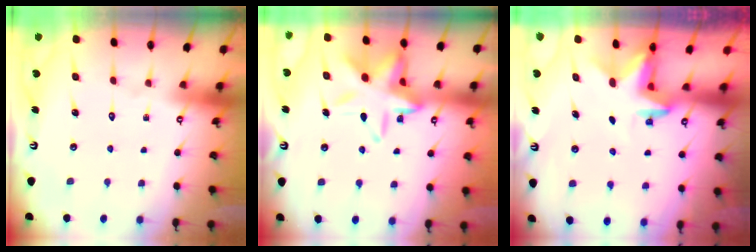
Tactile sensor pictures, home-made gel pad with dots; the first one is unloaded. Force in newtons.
{"total": 15.4, "press": 15.3, "slide": 1.7}
{"total": 2.3, "press": 2.3, "slide": 0.4}